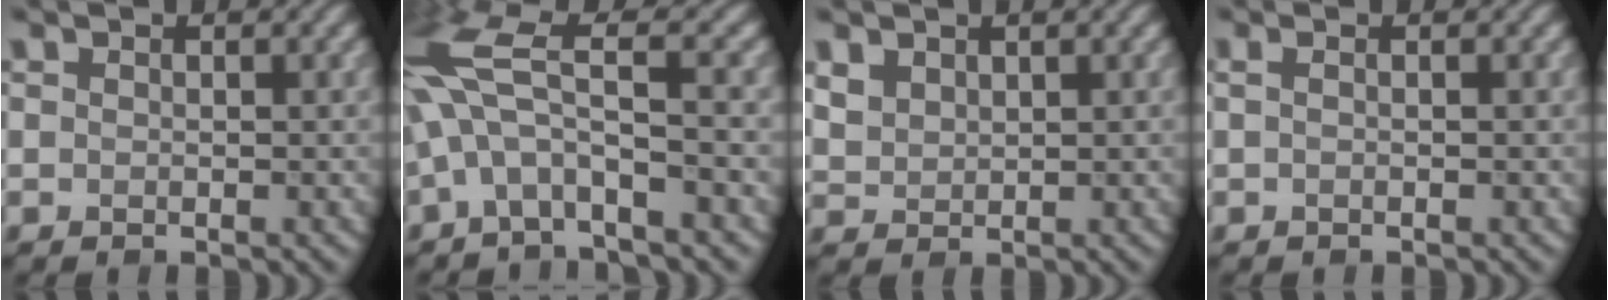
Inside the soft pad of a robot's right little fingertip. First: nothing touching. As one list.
[{"total": 7.0, "force": [-0.4, 1.7, 6.8], "torque": [-0.155, 0.016, -0.017]}, {"total": 1.8, "force": [0.9, 1.4, 0.7], "torque": [-0.027, -0.002, 0.029]}, {"total": 0.6, "force": [-0.2, 0.1, 0.5], "torque": [-0.013, 0.003, -0.005]}]